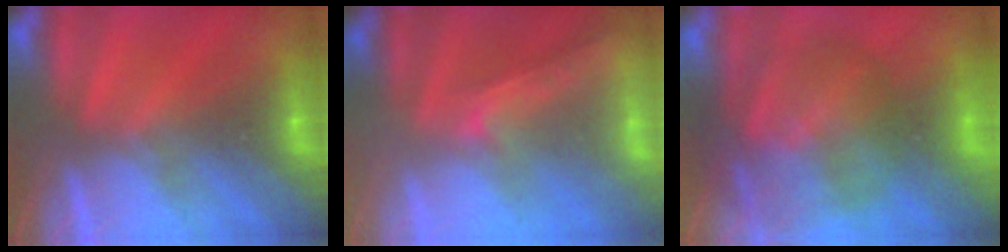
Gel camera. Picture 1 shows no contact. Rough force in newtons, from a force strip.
{"total": 1.8}
{"total": 7.7}